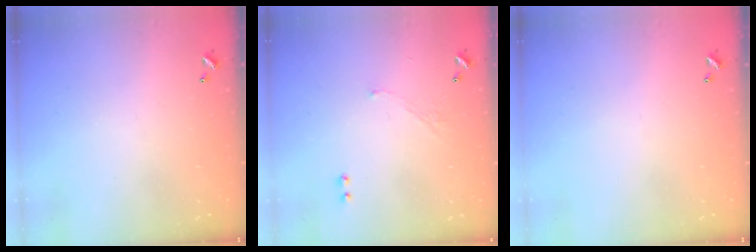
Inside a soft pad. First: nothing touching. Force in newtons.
{"total": 4.0, "press": 4.0, "slide": 0.7}
{"total": 0.0}